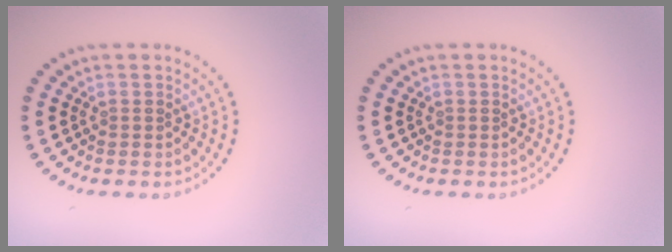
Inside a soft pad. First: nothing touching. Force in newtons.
{"total": 0.0}